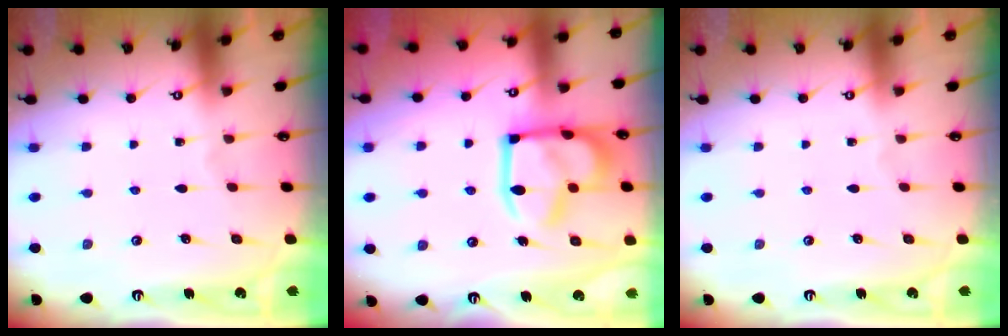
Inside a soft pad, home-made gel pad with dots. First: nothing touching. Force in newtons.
{"total": 17.2, "press": 17.1, "slide": 1.7}
{"total": 0.0}